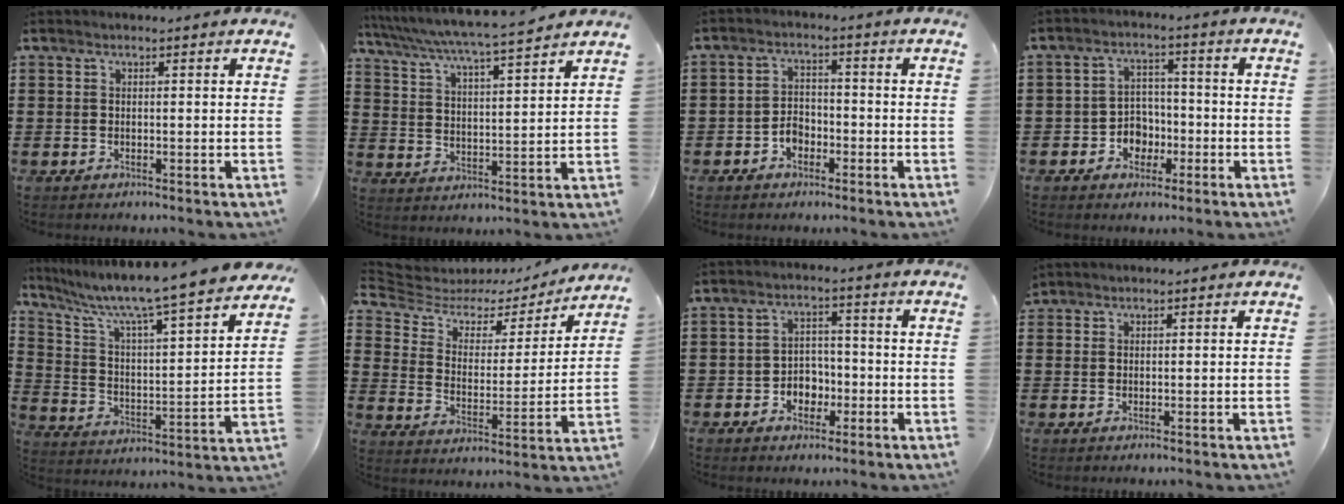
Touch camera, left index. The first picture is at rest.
{"total": 4.8, "force": [4.5, -0.5, 1.7], "torque": [-0.056, -0.035, 0.070]}
{"total": 3.0, "force": [-1.7, 2.0, 1.4], "torque": [-0.030, 0.003, -0.035]}
{"total": 4.7, "force": [-2.0, 3.9, 1.7], "torque": [-0.039, 0.012, -0.040]}
{"total": 7.8, "force": [6.9, -0.2, 3.6], "torque": [-0.101, -0.062, 0.109]}
{"total": 4.9, "force": [3.9, 2.3, 1.8], "torque": [-0.062, -0.023, 0.061]}
{"total": 4.2, "force": [-1.9, 3.2, 1.9], "torque": [-0.034, 0.004, -0.042]}
{"total": 1.0, "force": [0.9, 0.4, 0.1], "torque": [-0.005, 0.002, 0.018]}